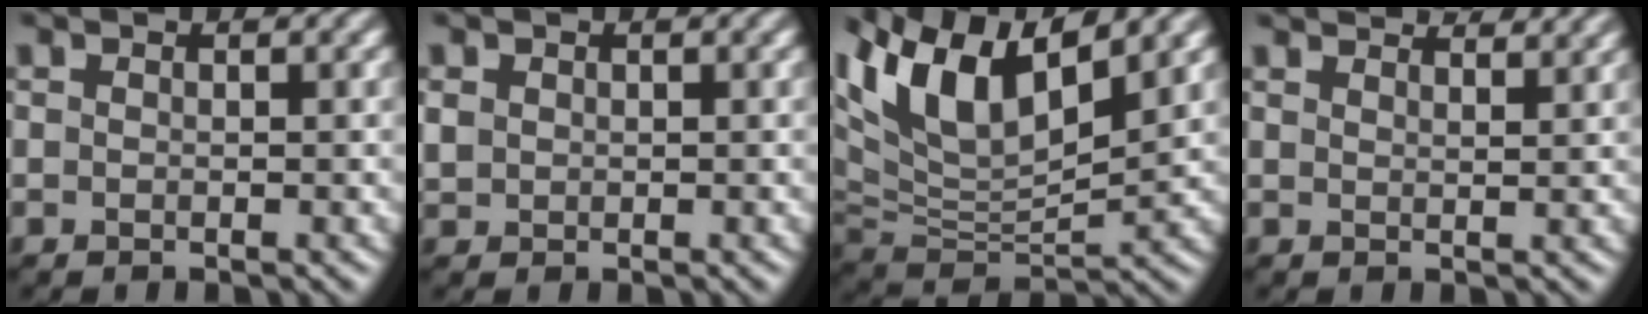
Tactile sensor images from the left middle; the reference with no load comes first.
{"total": 1.0, "force": [0.0, 1.0, 0.1], "torque": [-0.006, -0.004, 0.003]}
{"total": 9.5, "force": [5.3, 3.5, 7.1], "torque": [-0.147, 0.013, 0.099]}
{"total": 4.7, "force": [4.3, 0.8, 1.7], "torque": [-0.033, 0.021, 0.046]}